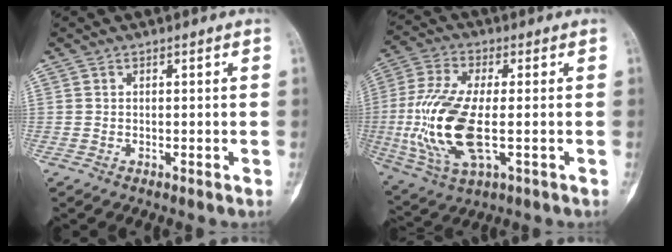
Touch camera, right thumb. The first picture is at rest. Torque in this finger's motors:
{"motor_torque": [2.29, 1.69, 1.32, -1.45, 0.49]}